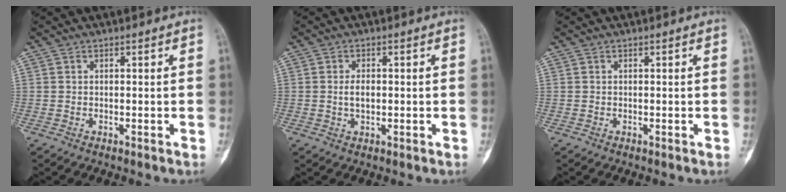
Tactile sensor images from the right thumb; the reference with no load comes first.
{"total": 2.6, "force": [0.0, 1.5, 2.2], "torque": [-0.035, 0.001, -0.001]}
{"total": 0.0}